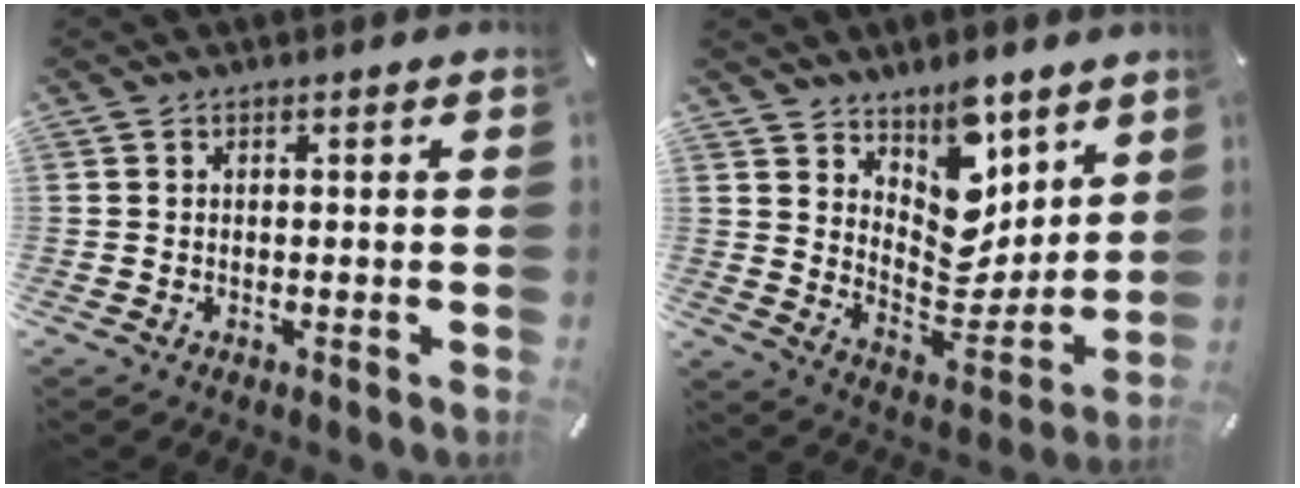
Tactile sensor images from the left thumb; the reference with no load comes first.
{"total": 10.7, "force": [7.9, 6.6, 3.2], "torque": [-0.026, -0.101, 0.144]}